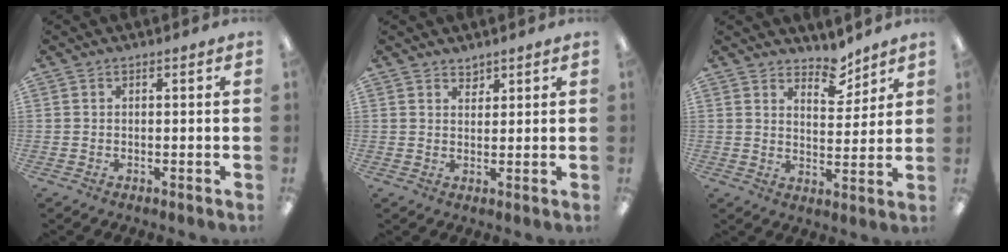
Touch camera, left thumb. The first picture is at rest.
{"total": 2.5, "force": [2.3, 1.1, 0.1], "torque": [0.012, -0.015, 0.040]}
{"total": 7.5, "force": [6.4, 3.2, 2.4], "torque": [-0.018, -0.045, 0.111]}